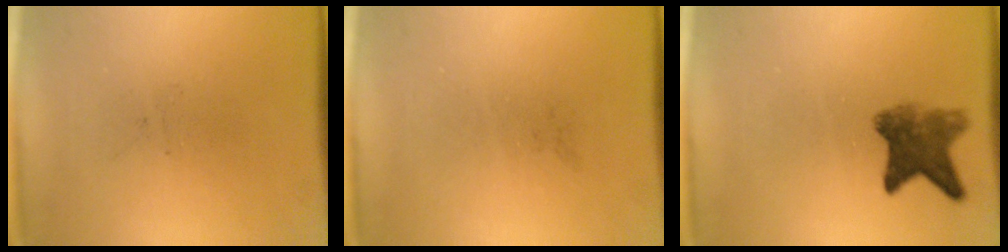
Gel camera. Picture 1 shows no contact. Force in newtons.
{"total": 0.0}
{"total": 5.8}